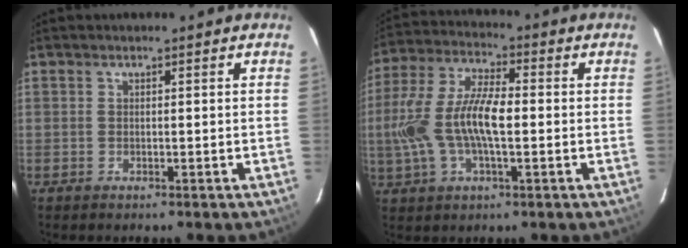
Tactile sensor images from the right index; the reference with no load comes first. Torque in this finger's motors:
{"motor_torque": [0.53, -0.12, 0.69, 0.21]}